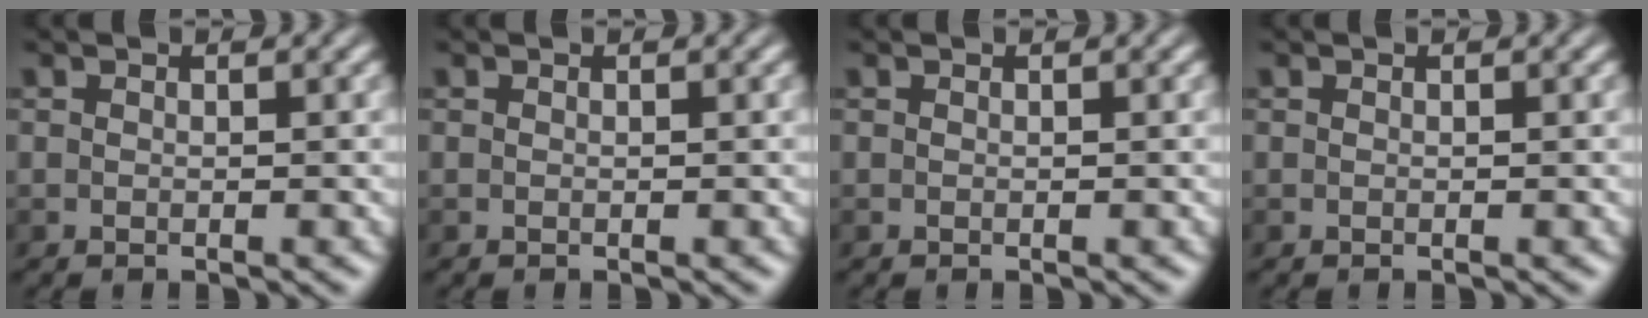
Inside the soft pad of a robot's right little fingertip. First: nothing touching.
{"total": 0.0}
{"total": 0.0}
{"total": 0.0}